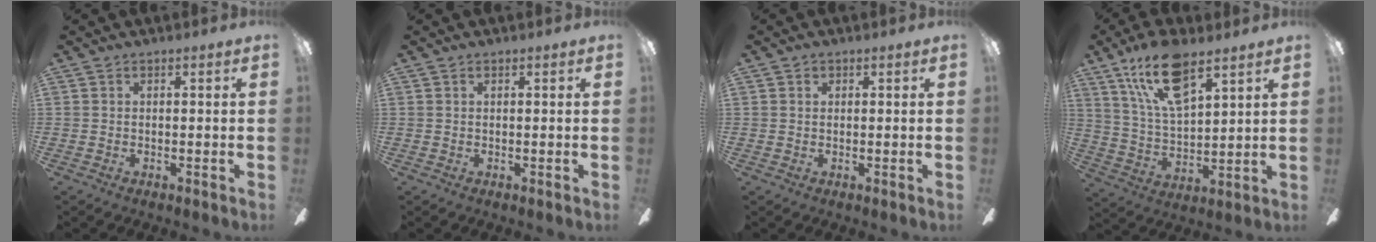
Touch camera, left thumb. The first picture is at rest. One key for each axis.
{"total": 0.6, "fx": 0.3, "fy": 0.4, "fz": 0.3, "tx": -0.007, "ty": 0.002, "tz": 0.005}
{"total": 1.2, "fx": 0.5, "fy": 1.0, "fz": 0.6, "tx": -0.012, "ty": 0.004, "tz": 0.009}
{"total": 16.5, "fx": 10.5, "fy": 6.7, "fz": 10.9, "tx": -0.203, "ty": -0.030, "tz": 0.186}